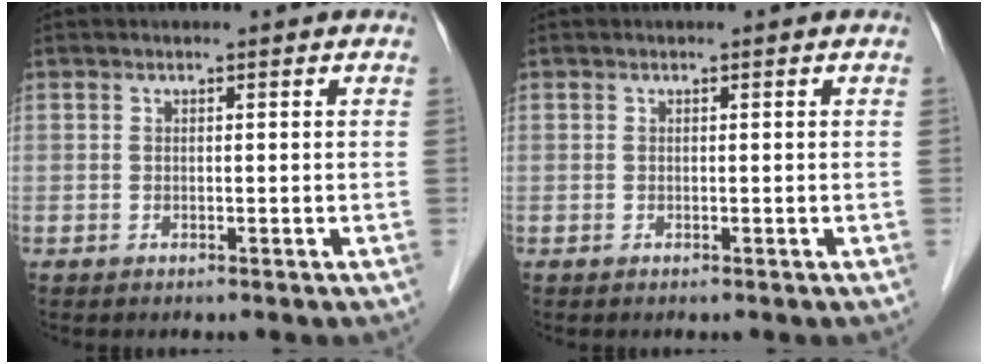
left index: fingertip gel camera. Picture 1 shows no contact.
{"total": 0.0}